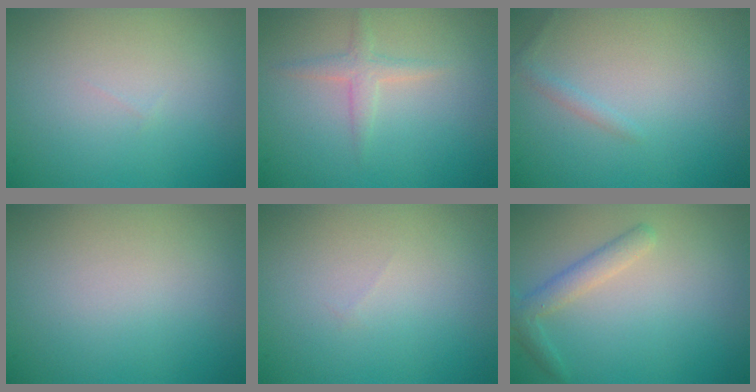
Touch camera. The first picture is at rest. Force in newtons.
{"total": 1.6, "press": 1.6, "slide": 0.1}
{"total": 0.8, "press": 0.8, "slide": 0.0}
{"total": 0.0}
{"total": 0.0}
{"total": 2.2, "press": 2.2, "slide": 0.1}